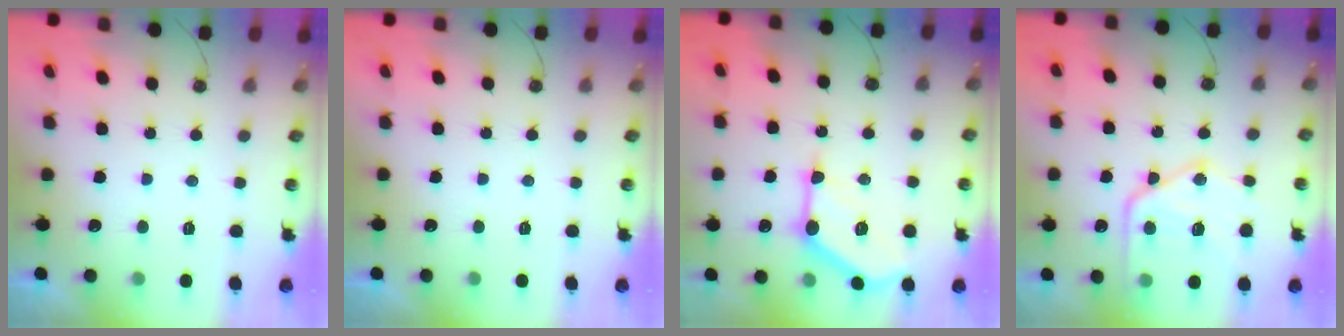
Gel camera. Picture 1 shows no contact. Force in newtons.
{"total": 0.0}
{"total": 14.1, "press": 14.1, "slide": 0.6}
{"total": 17.6, "press": 17.6, "slide": 1.7}